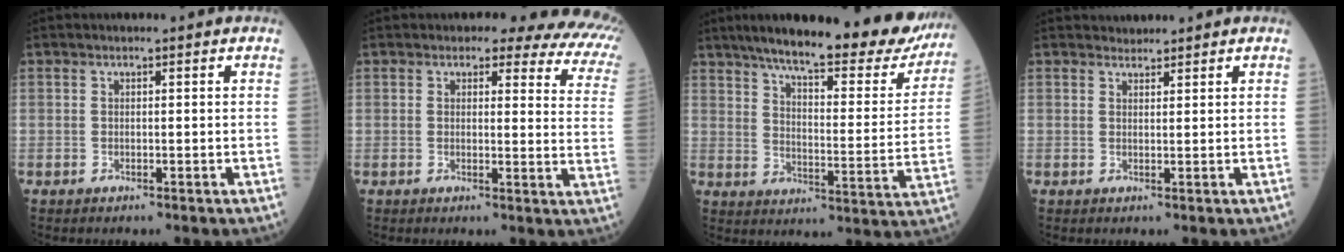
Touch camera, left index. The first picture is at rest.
{"total": 15.6, "force": [13.7, 4.5, 5.9], "torque": [-0.043, -0.058, 0.114]}
{"total": 25.9, "force": [21.7, 5.2, 13.1], "torque": [-0.191, -0.040, 0.273]}
{"total": 1.4, "force": [1.3, 0.3, -0.4], "torque": [0.002, 0.008, 0.025]}